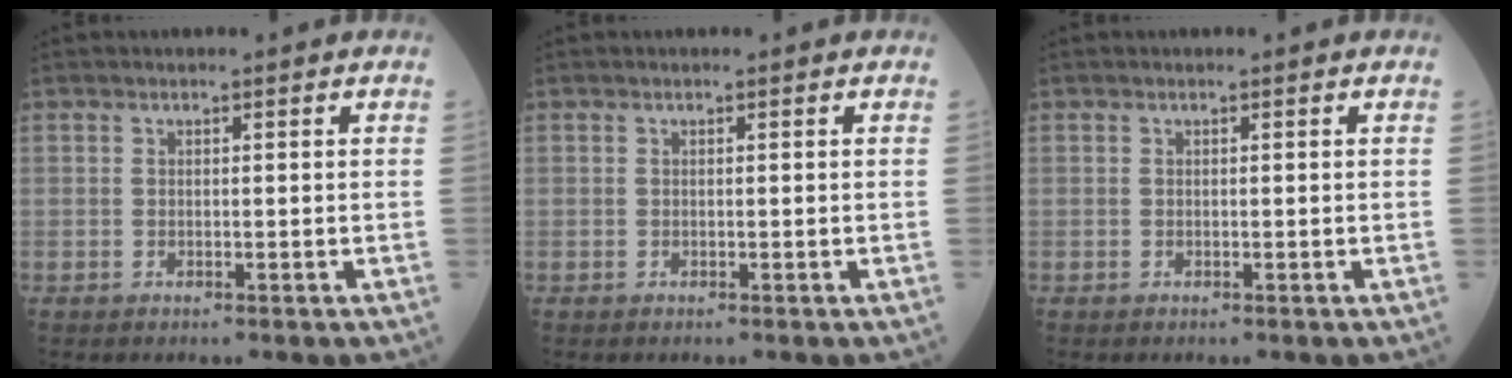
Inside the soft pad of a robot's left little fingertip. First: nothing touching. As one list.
[{"total": 0.0}, {"total": 0.0}]